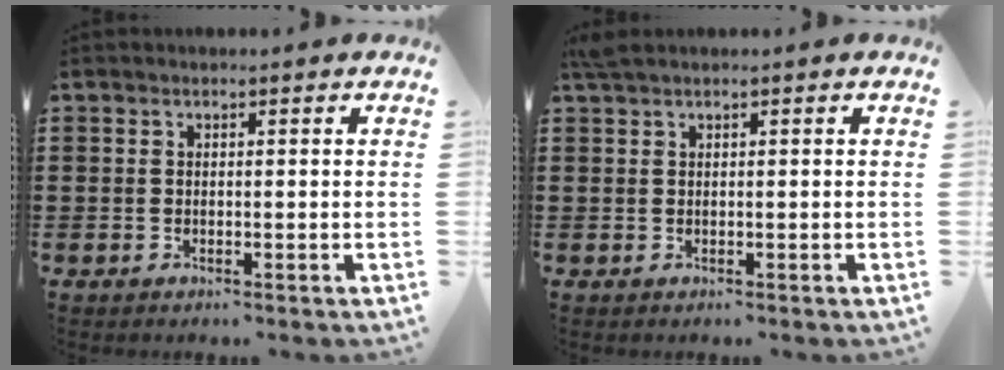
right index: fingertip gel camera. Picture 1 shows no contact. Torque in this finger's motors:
{"motor_torque": [0.05, -0.15, 0.00, 0.04]}